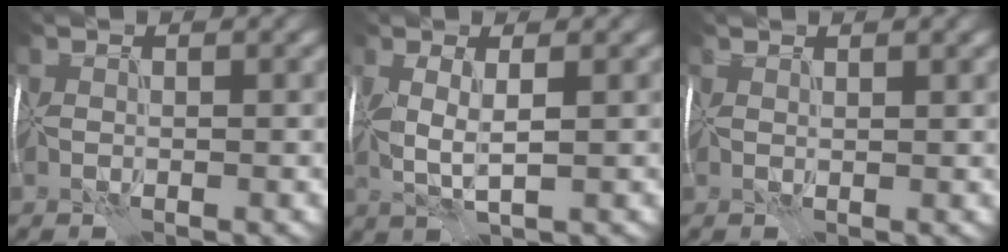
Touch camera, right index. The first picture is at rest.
{"total": 1.3, "force": [0.7, -0.2, 1.1], "torque": [-0.048, 0.001, 0.014]}
{"total": 1.4, "force": [1.4, 0.2, 0.3], "torque": [-0.007, 0.009, 0.011]}